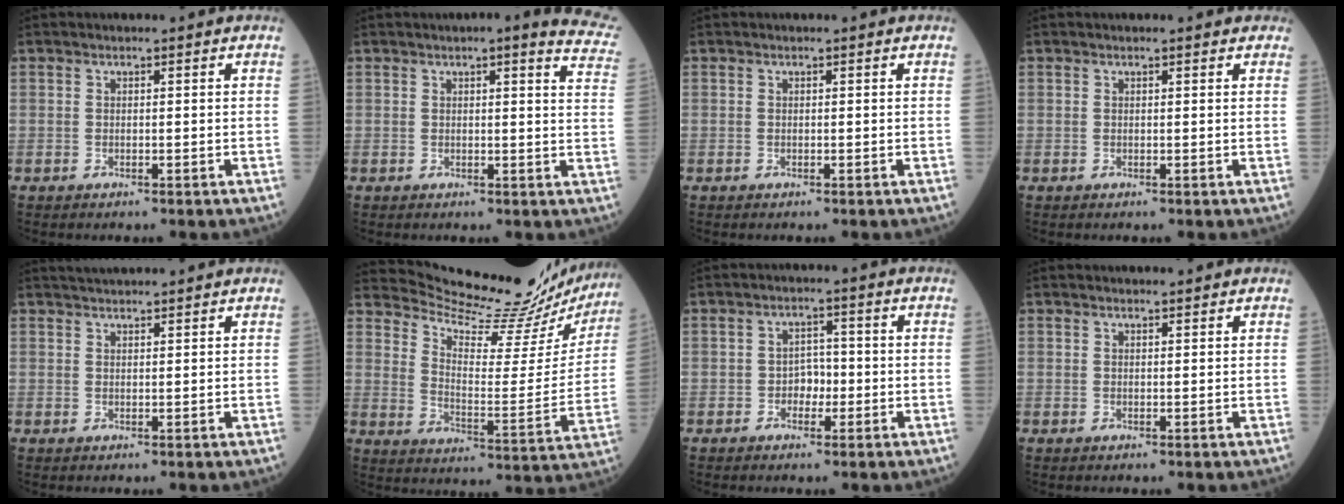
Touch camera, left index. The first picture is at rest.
{"total": 10.1, "force": [8.6, 1.4, 5.2], "torque": [-0.038, -0.032, 0.061]}
{"total": 0.0}
{"total": 1.1, "force": [0.8, 0.4, 0.5], "torque": [-0.012, 0.004, 0.004]}
{"total": 3.7, "force": [3.5, -0.2, 1.1], "torque": [-0.017, 0.028, 0.058]}
{"total": 21.4, "force": [21.0, 2.3, 3.7], "torque": [-0.070, -0.091, 0.270]}
{"total": 2.9, "force": [-1.2, 1.9, 1.8], "torque": [-0.023, 0.004, -0.023]}
{"total": 0.9, "force": [0.9, 0.1, 0.2], "torque": [-0.007, 0.000, 0.016]}